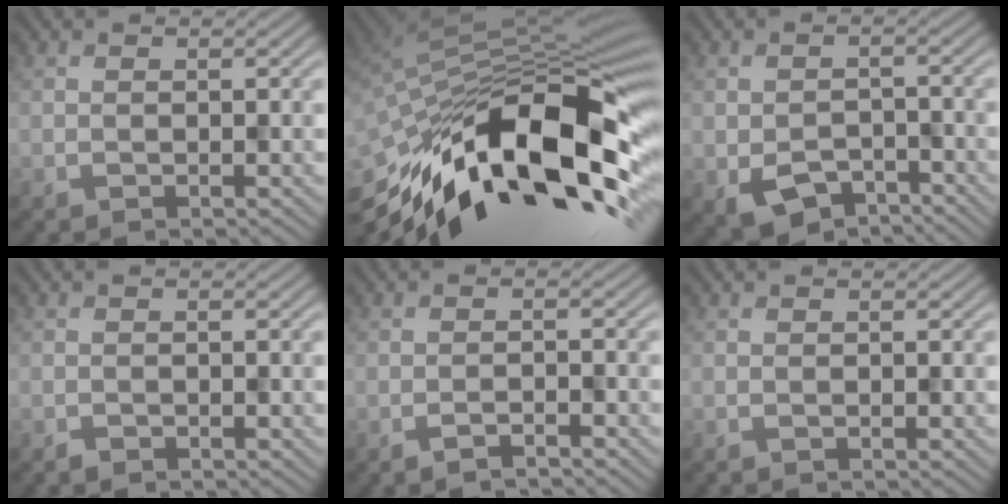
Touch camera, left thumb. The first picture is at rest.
{"total": 18.5, "force": [-9.1, 7.1, 14.4], "torque": [-0.255, -0.019, -0.163]}
{"total": 5.0, "force": [-2.8, 3.1, 2.8], "torque": [-0.060, -0.015, -0.047]}
{"total": 0.5, "force": [-0.4, 0.3, 0.1], "torque": [-0.005, -0.003, -0.009]}
{"total": 1.5, "force": [-1.3, 0.2, 0.8], "torque": [-0.015, 0.003, -0.025]}
{"total": 0.0}